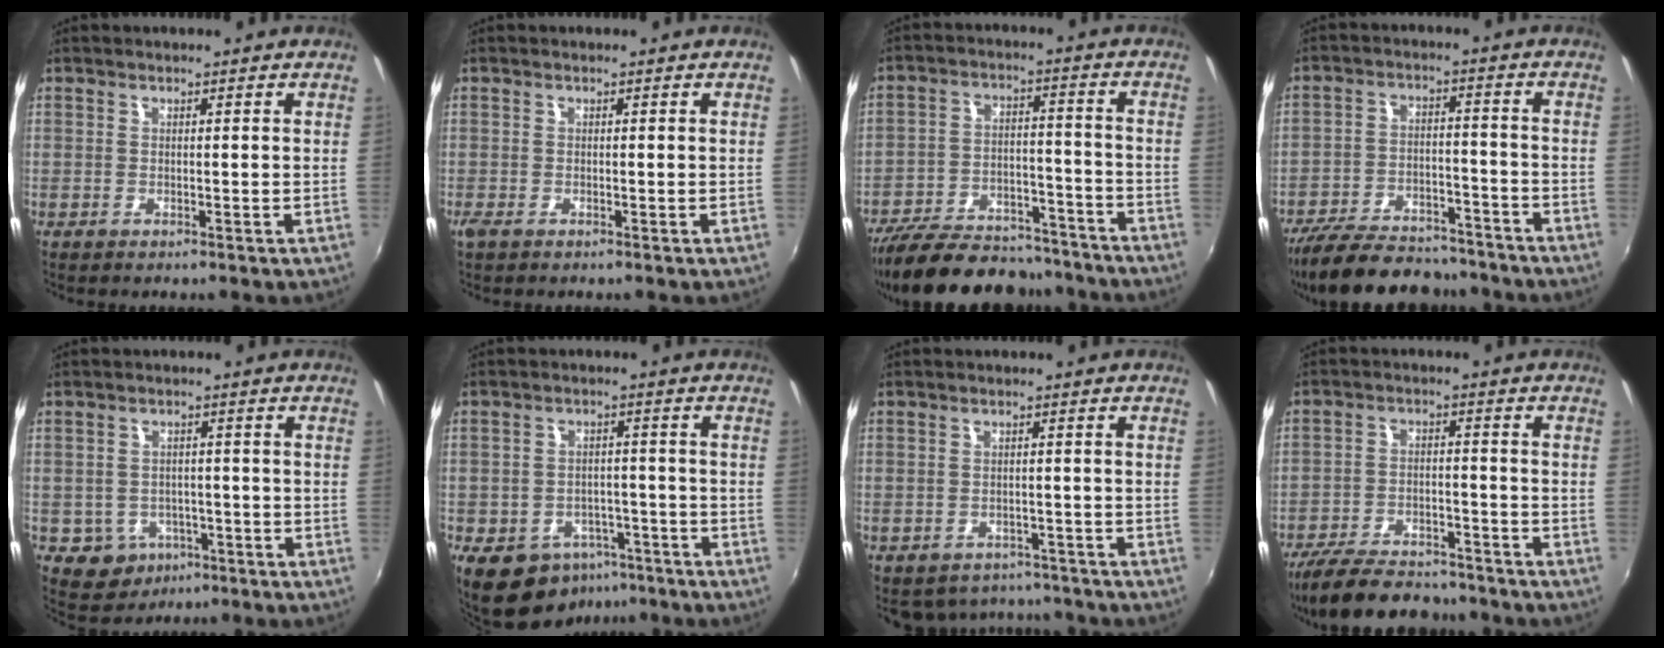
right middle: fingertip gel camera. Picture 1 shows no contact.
{"total": 1.1, "force": [-0.6, 0.3, 0.9], "torque": [-0.018, -0.004, -0.012]}
{"total": 24.2, "force": [-20.4, 8.3, 10.0], "torque": [-0.205, 0.001, -0.286]}
{"total": 20.1, "force": [-16.9, 6.8, 8.5], "torque": [-0.184, -0.006, -0.246]}
{"total": 6.5, "force": [-3.1, 5.4, 1.7], "torque": [-0.046, 0.007, -0.030]}
{"total": 11.3, "force": [-7.0, 7.6, 4.5], "torque": [-0.103, 0.010, -0.083]}
{"total": 8.2, "force": [-6.8, 4.1, 2.2], "torque": [-0.053, -0.003, -0.083]}
{"total": 16.8, "force": [-14.1, 5.7, 7.1], "torque": [-0.162, -0.010, -0.214]}